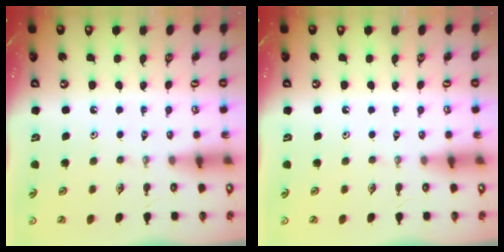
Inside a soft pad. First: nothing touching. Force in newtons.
{"total": 0.0}